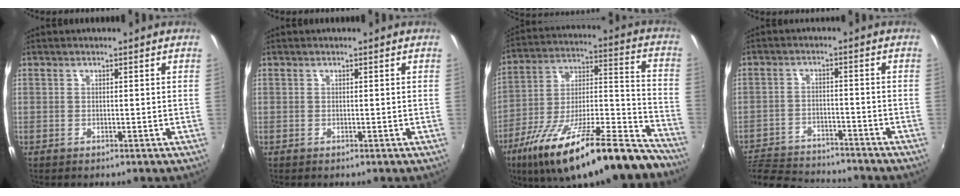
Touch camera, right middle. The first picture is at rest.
{"total": 0.0}
{"total": 27.0, "force": [-19.5, 5.8, 17.7], "torque": [-0.274, -0.025, -0.302]}
{"total": 15.7, "force": [-14.3, 3.7, 5.3], "torque": [-0.128, -0.008, -0.221]}